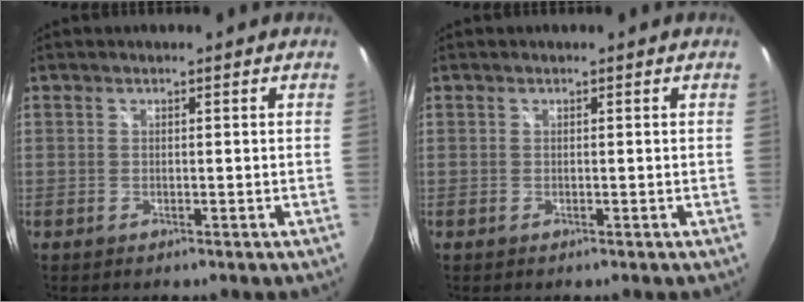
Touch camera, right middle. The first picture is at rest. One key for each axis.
{"total": 0.0}